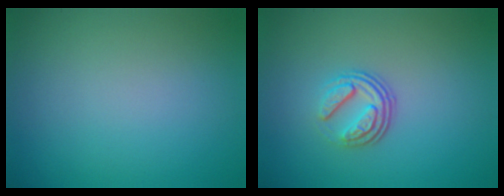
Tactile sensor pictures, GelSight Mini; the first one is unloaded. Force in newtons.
{"total": 3.7, "press": 2.5, "slide": 2.7}